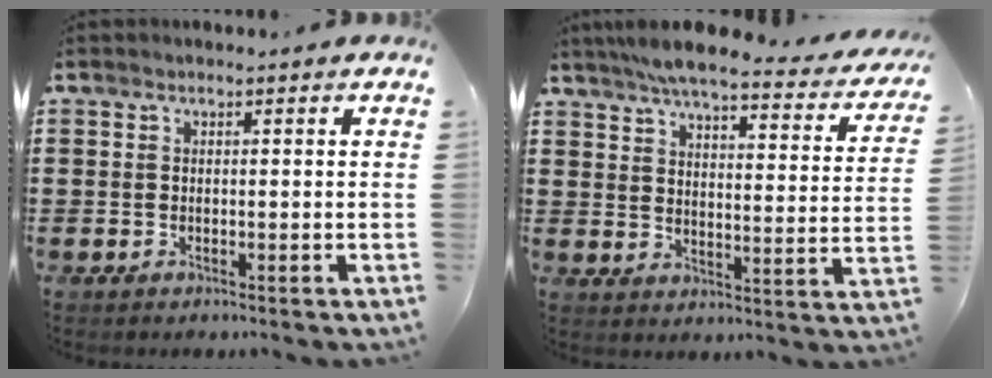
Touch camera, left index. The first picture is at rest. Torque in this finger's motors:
{"motor_torque": [2.14, 0.00, 0.83, 0.13]}